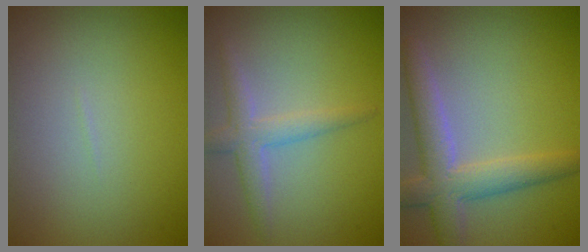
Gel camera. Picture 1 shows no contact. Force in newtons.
{"total": 2.6, "press": 2.5, "slide": 0.1}
{"total": 4.7, "press": 4.7, "slide": 0.4}